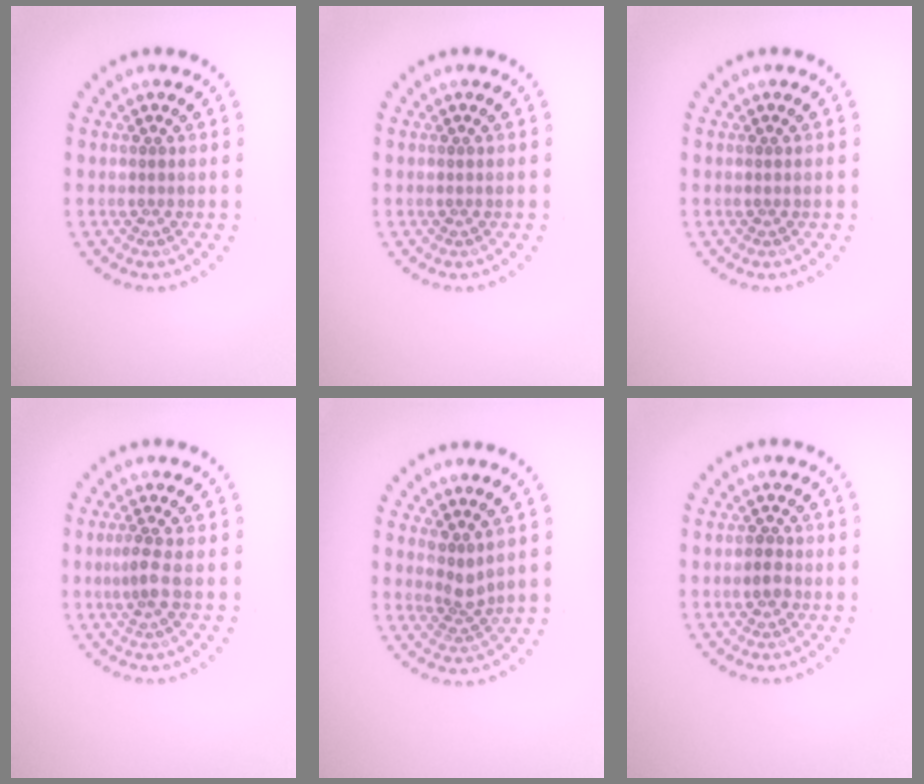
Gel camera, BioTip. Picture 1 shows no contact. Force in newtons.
{"total": 0.0}
{"total": 0.0}
{"total": 1.7, "press": 1.2, "slide": 1.1}
{"total": 2.0, "press": 1.5, "slide": 1.3}
{"total": 1.4, "press": 1.3, "slide": 0.5}